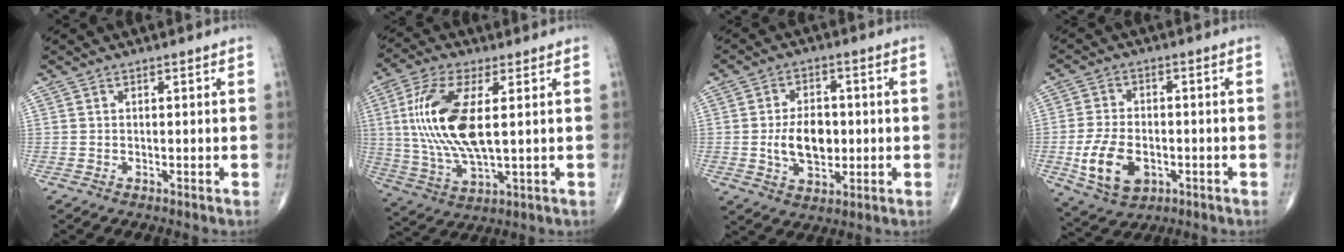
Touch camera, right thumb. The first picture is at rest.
{"total": 15.5, "force": [2.2, 5.8, 14.2], "torque": [-0.307, -0.009, 0.046]}
{"total": 9.2, "force": [-0.6, 5.8, 7.1], "torque": [-0.099, 0.001, -0.007]}
{"total": 10.5, "force": [-2.9, 6.8, 7.6], "torque": [-0.135, 0.003, -0.043]}